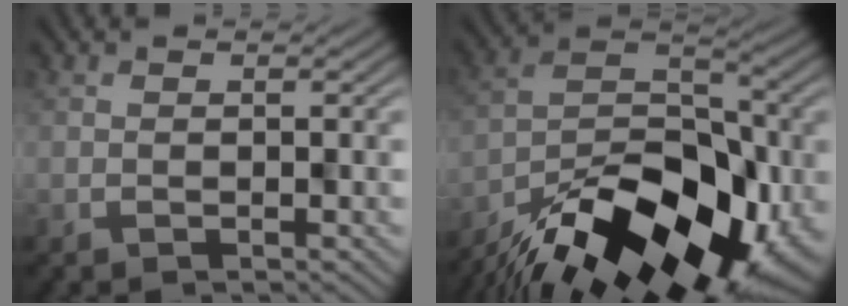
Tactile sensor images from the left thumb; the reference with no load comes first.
{"total": 18.2, "force": [-11.8, 9.0, 10.7], "torque": [-0.179, -0.043, -0.174]}